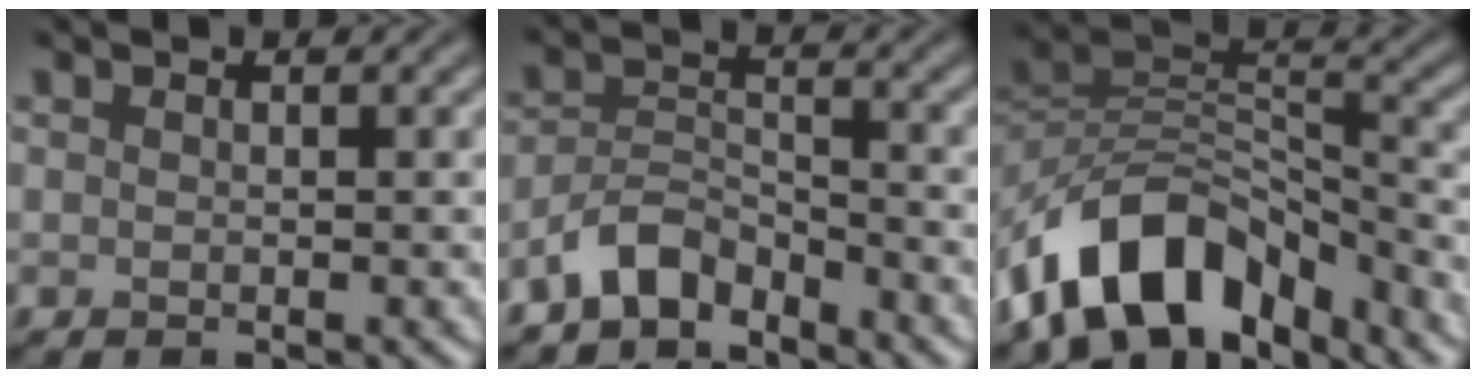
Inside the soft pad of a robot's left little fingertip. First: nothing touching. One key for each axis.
{"total": 3.8, "fx": -3.1, "fy": 1.6, "fz": 1.5, "tx": -0.025, "ty": 0.010, "tz": -0.069}
{"total": 10.6, "fx": -7.2, "fy": 5.5, "fz": 5.5, "tx": -0.084, "ty": 0.005, "tz": -0.140}